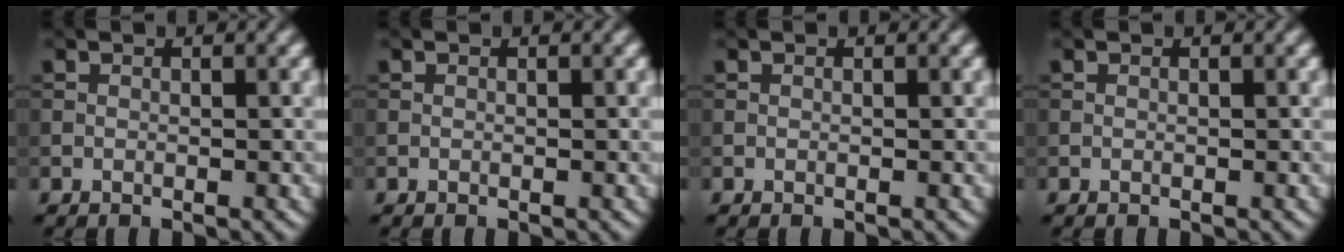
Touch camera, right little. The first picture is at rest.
{"total": 0.0}
{"total": 0.0}
{"total": 0.0}